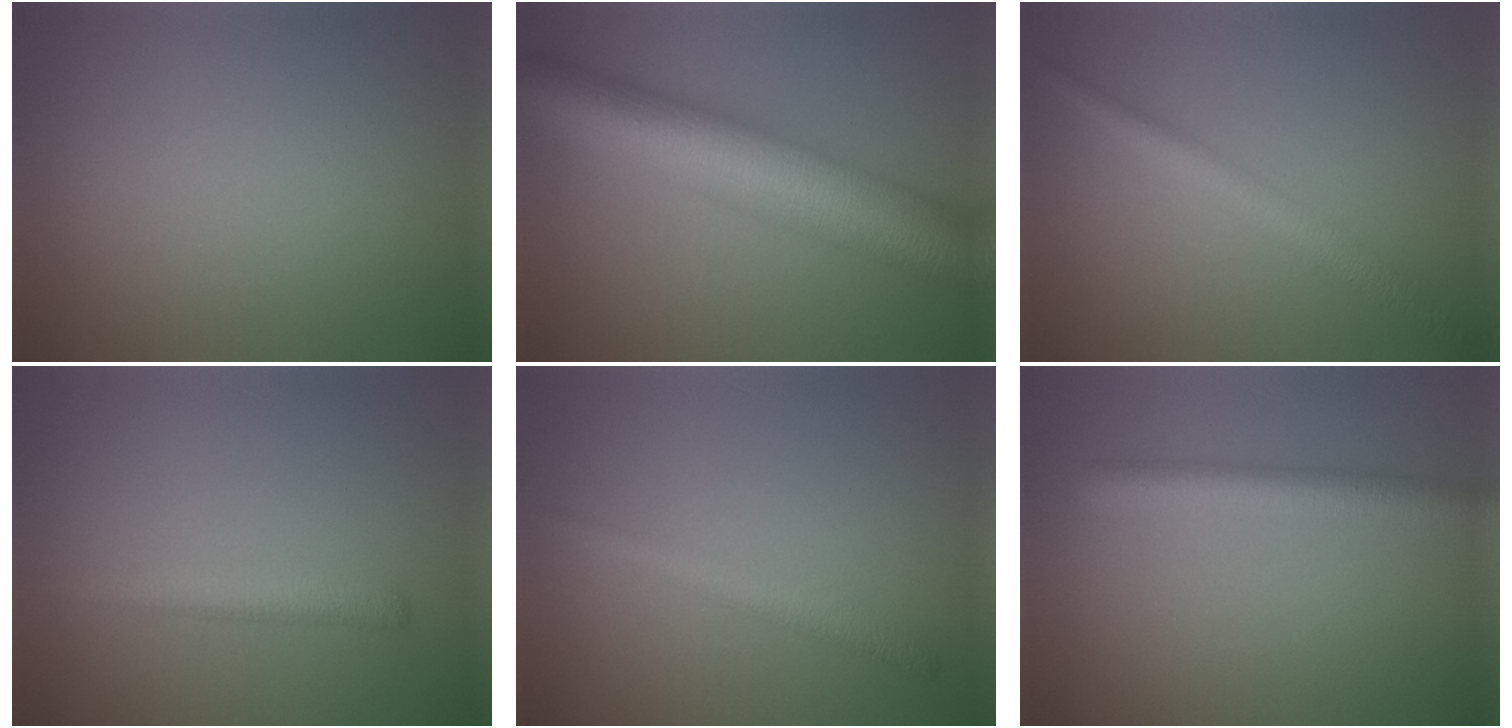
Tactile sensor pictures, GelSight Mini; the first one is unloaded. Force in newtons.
{"total": 11.2, "press": 11.2, "slide": 0.2}
{"total": 2.8, "press": 2.8, "slide": 0.1}
{"total": 2.1, "press": 2.1, "slide": 0.1}
{"total": 2.2, "press": 2.2, "slide": 0.1}
{"total": 3.8, "press": 3.8, "slide": 0.2}